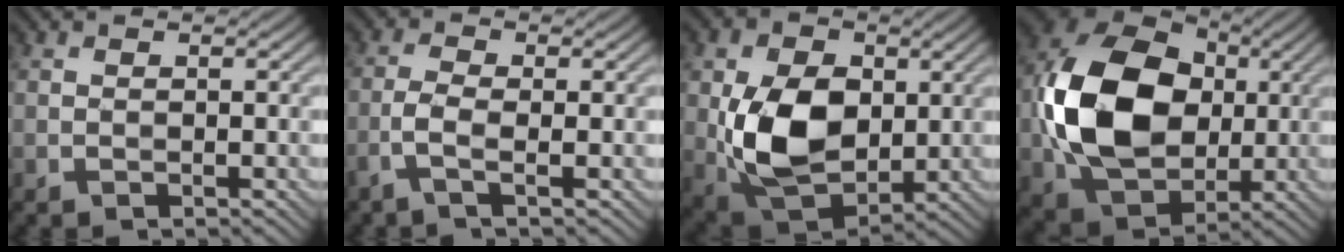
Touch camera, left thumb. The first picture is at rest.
{"total": 2.7, "force": [-1.1, 0.6, 2.4], "torque": [-0.065, 0.005, -0.031]}
{"total": 12.1, "force": [0.4, 8.3, 8.8], "torque": [-0.193, -0.004, 0.009]}
{"total": 16.3, "force": [0.4, 12.1, 11.0], "torque": [-0.250, 0.007, 0.009]}